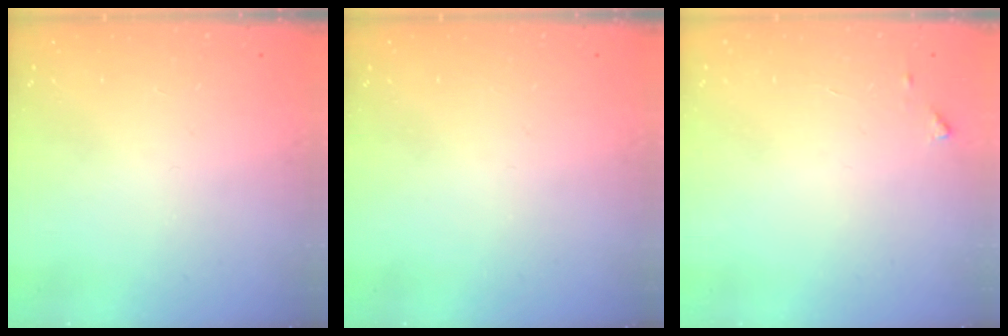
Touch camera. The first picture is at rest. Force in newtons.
{"total": 0.0}
{"total": 4.5, "press": 4.4, "slide": 0.5}